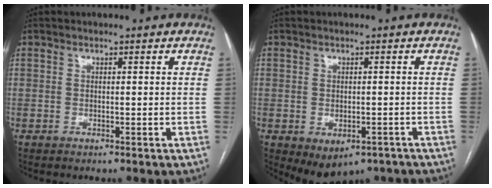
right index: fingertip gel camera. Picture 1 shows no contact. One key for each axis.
{"total": 6.7, "fx": -4.0, "fy": 4.1, "fz": 3.4, "tx": -0.043, "ty": 0.004, "tz": -0.046}